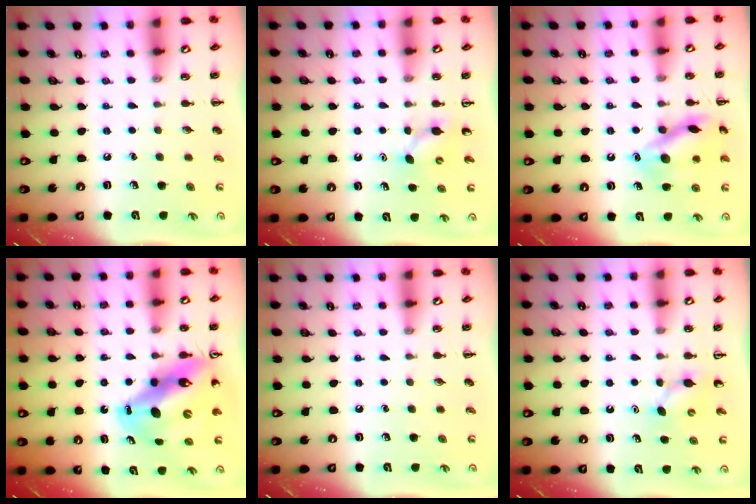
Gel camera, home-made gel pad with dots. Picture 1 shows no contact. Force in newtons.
{"total": 3.7, "press": 3.6, "slide": 1.2}
{"total": 14.4, "press": 14.3, "slide": 1.4}
{"total": 15.2, "press": 14.4, "slide": 4.7}
{"total": 0.0}
{"total": 3.7, "press": 3.6, "slide": 1.2}